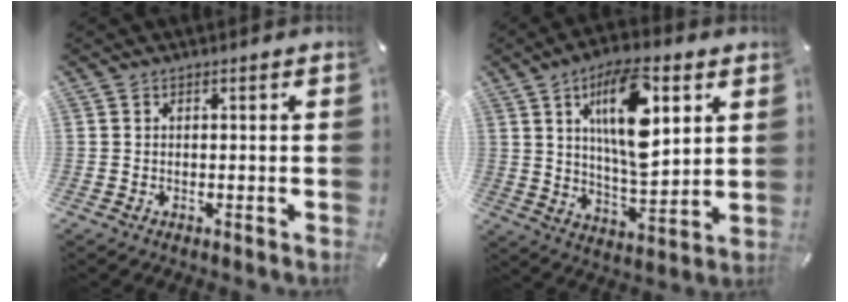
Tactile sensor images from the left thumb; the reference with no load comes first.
{"total": 17.1, "force": [6.8, 7.2, 14.0], "torque": [-0.246, -0.020, 0.104]}